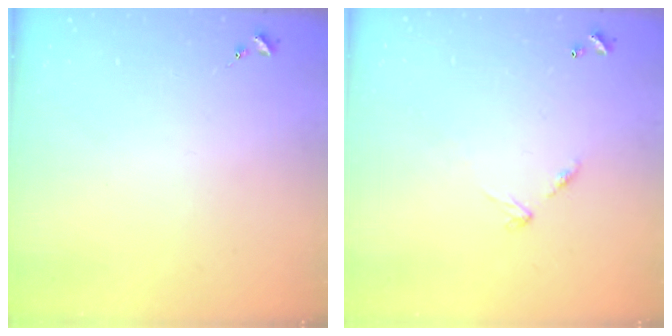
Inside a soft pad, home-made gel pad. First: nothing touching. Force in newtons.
{"total": 6.0, "press": 6.0, "slide": 0.5}